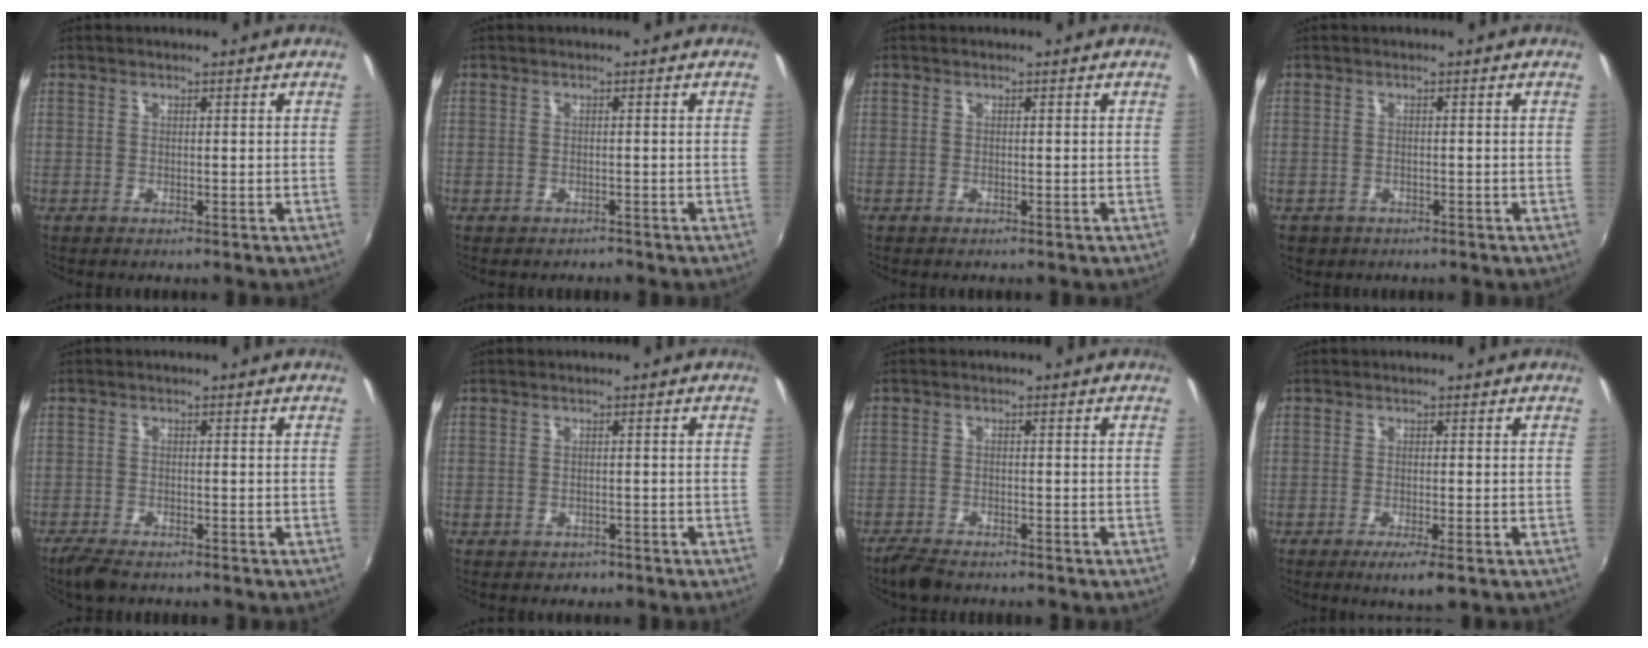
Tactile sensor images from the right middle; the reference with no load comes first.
{"total": 1.0, "force": [-0.9, 0.6, -0.1], "torque": [-0.003, 0.000, -0.012]}
{"total": 0.5, "force": [-0.4, 0.3, 0.0], "torque": [-0.002, 0.000, -0.008]}
{"total": 3.1, "force": [-1.4, 2.5, 1.1], "torque": [-0.029, -0.007, -0.018]}
{"total": 4.3, "force": [-3.6, 1.0, 2.1], "torque": [-0.056, -0.017, -0.069]}
{"total": 1.7, "force": [-1.0, 1.3, 0.3], "torque": [-0.010, -0.003, -0.011]}
{"total": 4.2, "force": [-3.8, 1.0, 1.6], "torque": [-0.048, -0.016, -0.072]}
{"total": 3.2, "force": [-1.8, 0.4, 2.6], "torque": [-0.052, -0.011, -0.031]}